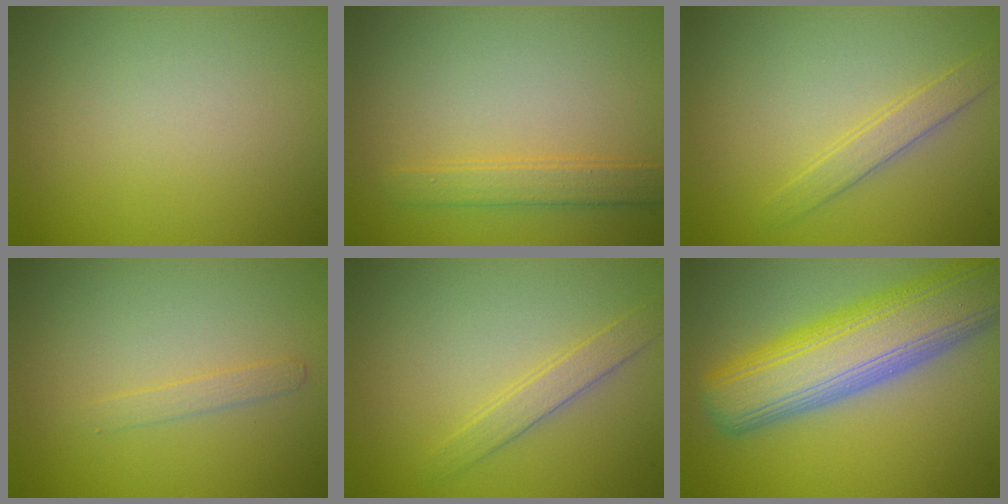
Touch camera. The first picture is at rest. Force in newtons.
{"total": 2.3, "press": 2.3, "slide": 0.2}
{"total": 2.0, "press": 2.0, "slide": 0.1}
{"total": 1.0, "press": 1.0, "slide": 0.1}
{"total": 2.0, "press": 2.0, "slide": 0.1}
{"total": 10.8, "press": 10.8, "slide": 0.6}